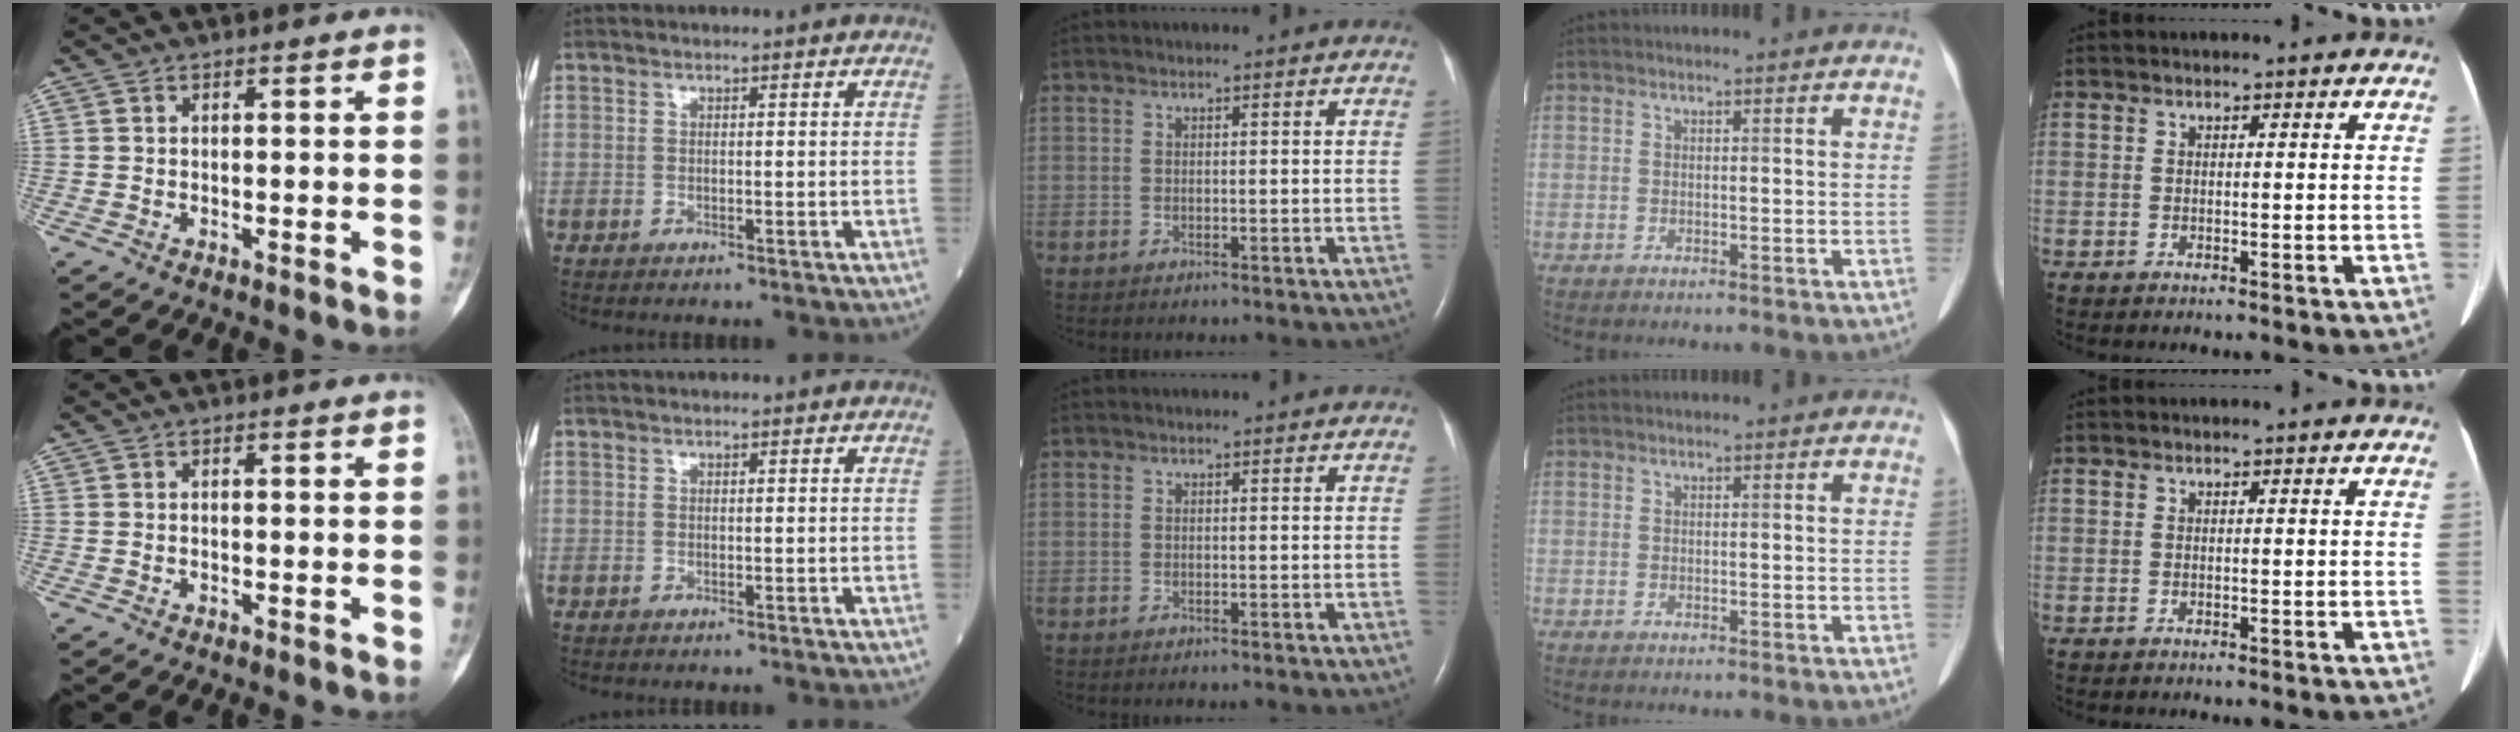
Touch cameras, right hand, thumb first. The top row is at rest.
{}